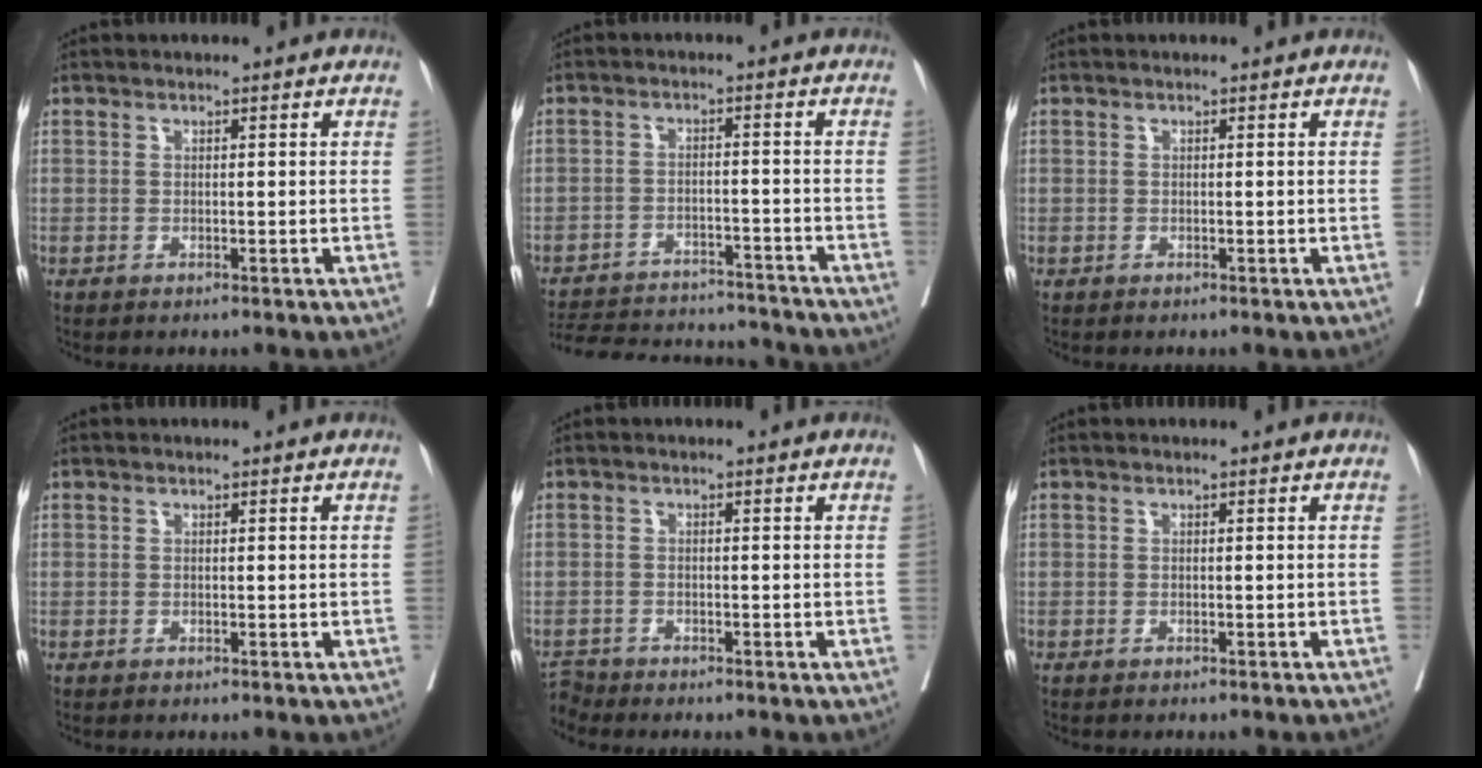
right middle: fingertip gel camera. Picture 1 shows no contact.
{"total": 18.6, "force": [-17.6, 3.1, 5.1], "torque": [-0.120, -0.006, -0.243]}
{"total": 0.0}
{"total": 0.0}
{"total": 2.1, "force": [-2.0, -0.2, -0.6], "torque": [0.016, -0.013, -0.037]}
{"total": 3.0, "force": [-2.7, -0.2, 1.3], "torque": [-0.012, 0.003, -0.032]}